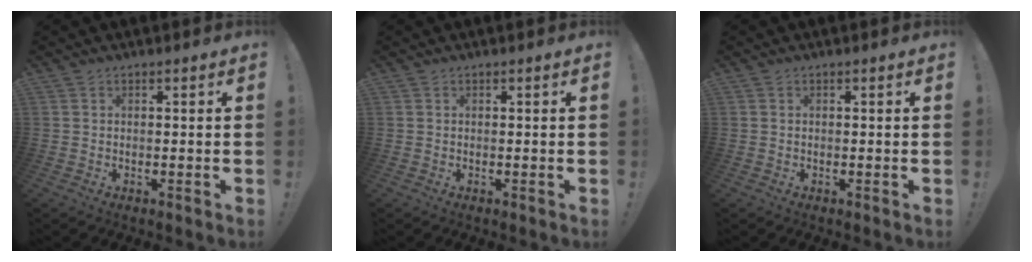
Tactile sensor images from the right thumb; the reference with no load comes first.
{"total": 0.0}
{"total": 0.0}